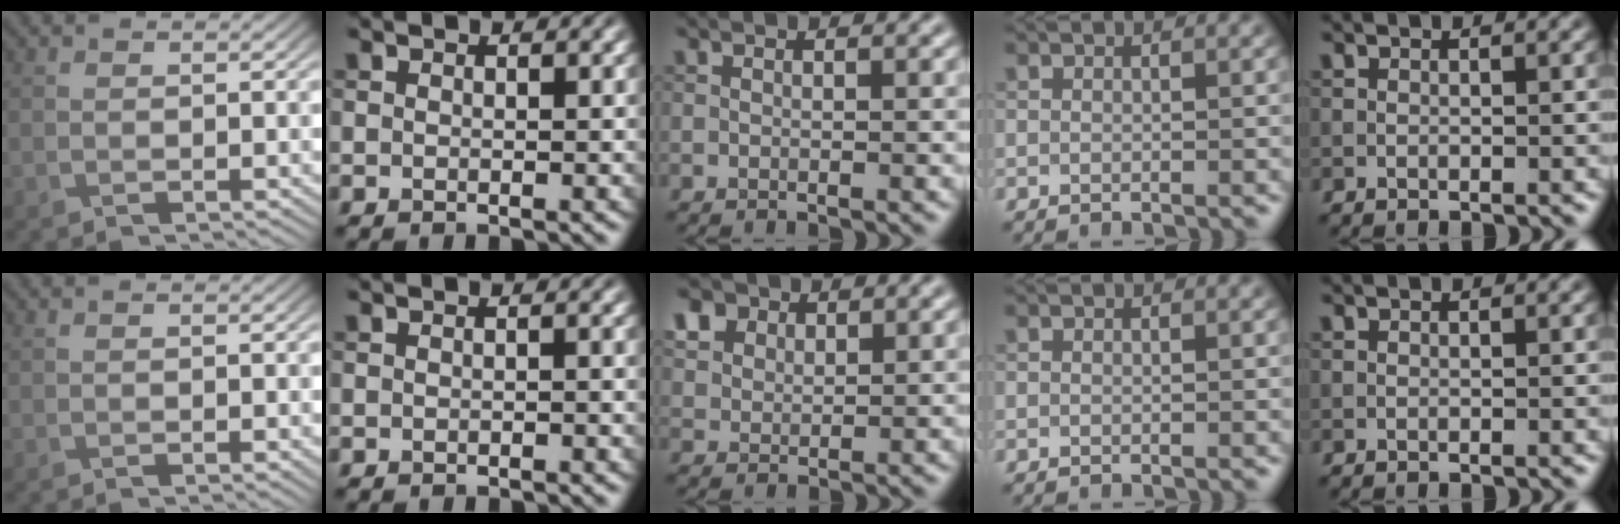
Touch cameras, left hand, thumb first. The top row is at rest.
{"thumb": {"total": 0.6, "force": [0.3, -0.5, -0.2], "torque": [0.004, 0.005, 0.004]}, "index": {"total": 0.6, "force": [-0.5, -0.3, -0.3], "torque": [0.003, 0.001, -0.008]}, "middle": {"total": 4.1, "force": [2.6, 2.7, 1.7], "torque": [-0.054, 0.003, 0.055]}}